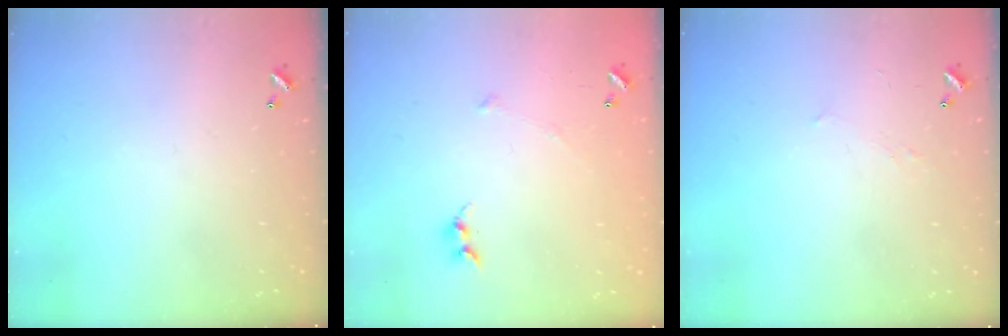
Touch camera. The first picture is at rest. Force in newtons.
{"total": 6.1, "press": 6.0, "slide": 0.6}
{"total": 2.9, "press": 2.8, "slide": 0.4}